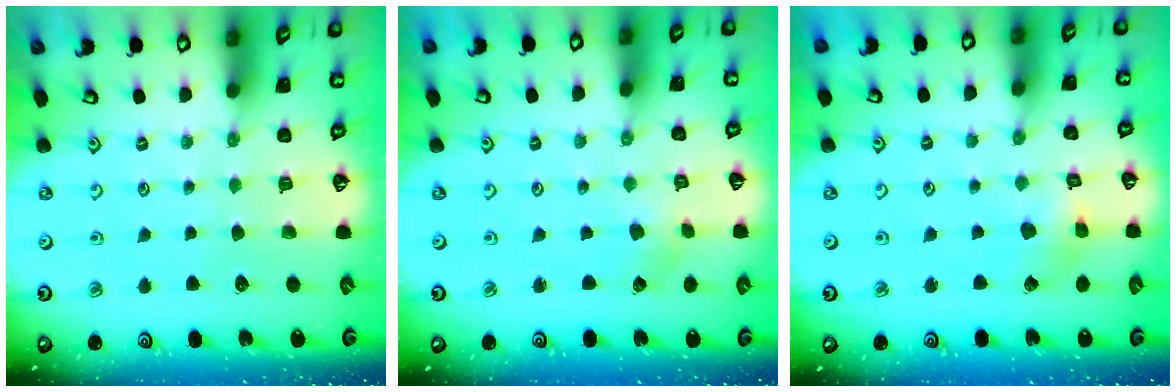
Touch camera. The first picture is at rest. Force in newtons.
{"total": 1.1, "press": 1.1, "slide": 0.1}
{"total": 3.7, "press": 3.7, "slide": 0.4}